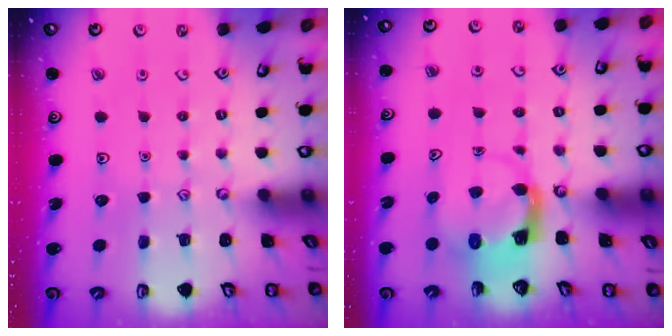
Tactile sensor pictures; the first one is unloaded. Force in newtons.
{"total": 4.0, "press": 4.0, "slide": 0.5}